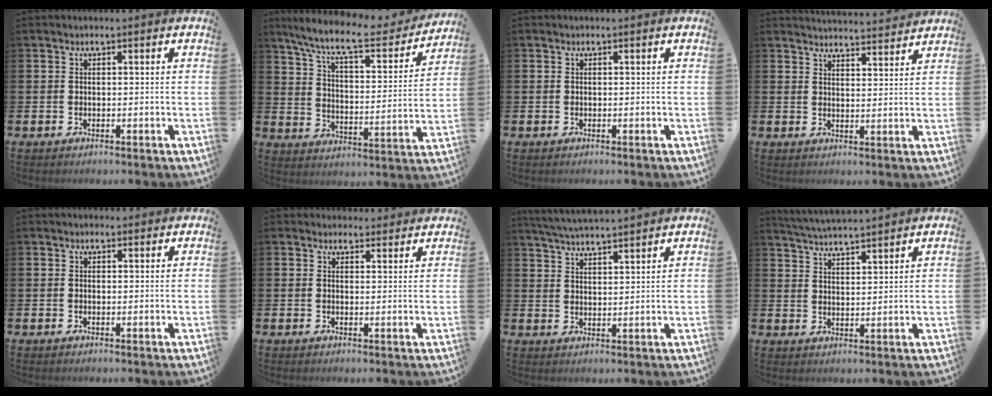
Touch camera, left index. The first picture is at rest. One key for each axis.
{"total": 10.2, "fx": 8.7, "fy": 2.1, "fz": 4.8, "tx": -0.123, "ty": -0.051, "tz": 0.146}
{"total": 0.0}
{"total": 4.2, "fx": 4.2, "fy": 0.1, "fz": 0.0, "tx": -0.005, "ty": -0.032, "tz": 0.074}
{"total": 0.8, "fx": 0.6, "fy": 0.5, "fz": 0.1, "tx": 0.008, "ty": 0.003, "tz": 0.009}
{"total": 2.7, "fx": 2.5, "fy": 1.0, "fz": -0.1, "tx": 0.007, "ty": -0.009, "tz": 0.044}
{"total": 4.4, "fx": 4.4, "fy": -0.3, "fz": 0.6, "tx": -0.028, "ty": -0.023, "tz": 0.079}
{"total": 4.5, "fx": 4.4, "fy": -0.1, "fz": 0.3, "tx": -0.022, "ty": -0.024, "tz": 0.080}